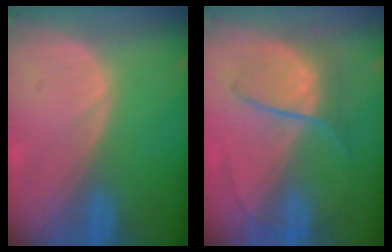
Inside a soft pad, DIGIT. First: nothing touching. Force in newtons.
{"total": 6.3, "press": 6.3, "slide": 0.7}